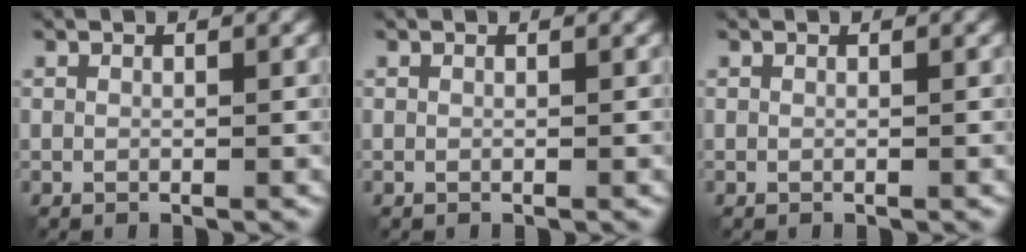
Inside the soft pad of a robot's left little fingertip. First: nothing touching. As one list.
[{"total": 0.0}, {"total": 0.0}]